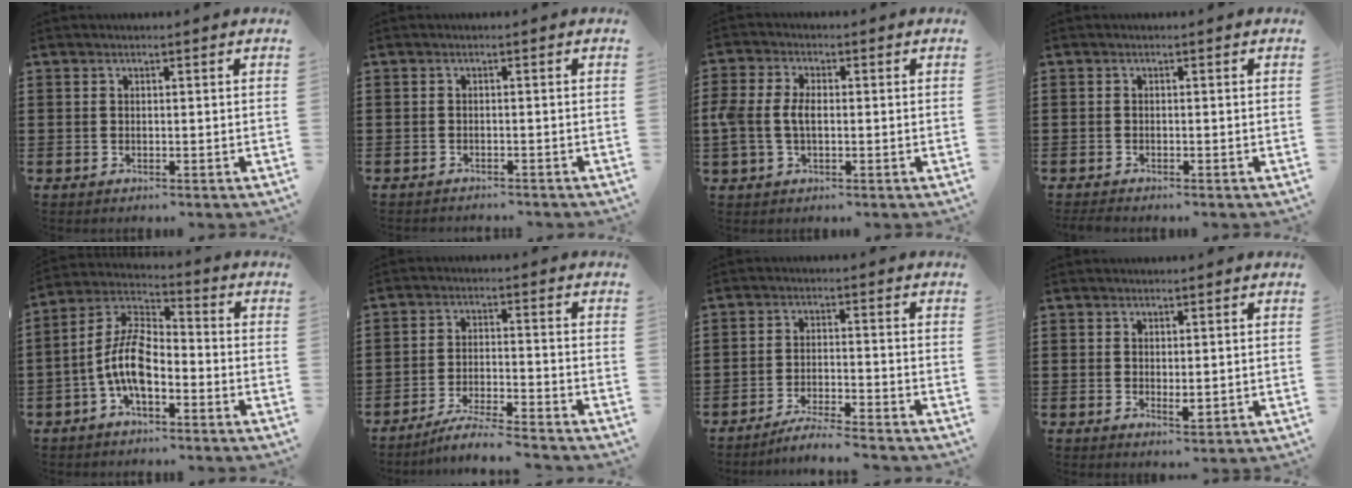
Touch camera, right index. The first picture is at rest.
{"total": 0.9, "force": [-0.9, 0.1, 0.0], "torque": [-0.004, 0.000, -0.019]}
{"total": 4.3, "force": [-0.3, 2.7, 3.4], "torque": [-0.094, -0.002, -0.015]}
{"total": 0.9, "force": [-0.8, -0.1, 0.2], "torque": [-0.006, -0.005, -0.015]}
{"total": 9.0, "force": [-3.2, 4.0, 7.4], "torque": [-0.184, -0.005, -0.068]}
{"total": 4.7, "force": [-4.5, -0.3, 1.3], "torque": [-0.030, -0.006, -0.092]}
{"total": 3.9, "force": [-3.8, -0.3, 0.9], "torque": [-0.018, -0.001, -0.076]}
{"total": 1.4, "force": [0.5, 0.6, 1.1], "torque": [-0.021, 0.000, 0.010]}